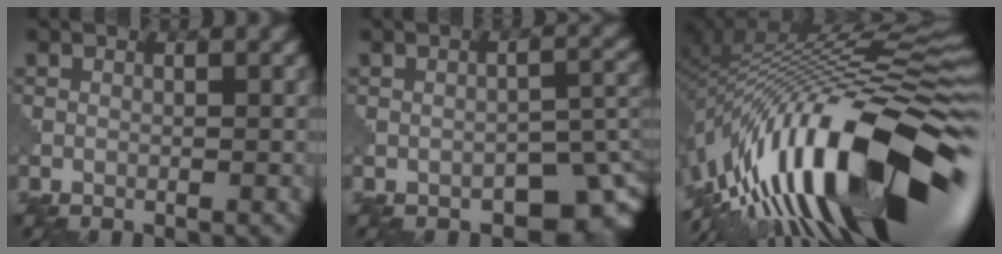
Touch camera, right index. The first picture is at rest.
{"total": 5.3, "force": [-2.9, 3.0, 3.2], "torque": [-0.025, -0.012, -0.030]}
{"total": 17.6, "force": [-6.3, 5.5, 15.5], "torque": [-0.241, 0.042, -0.127]}